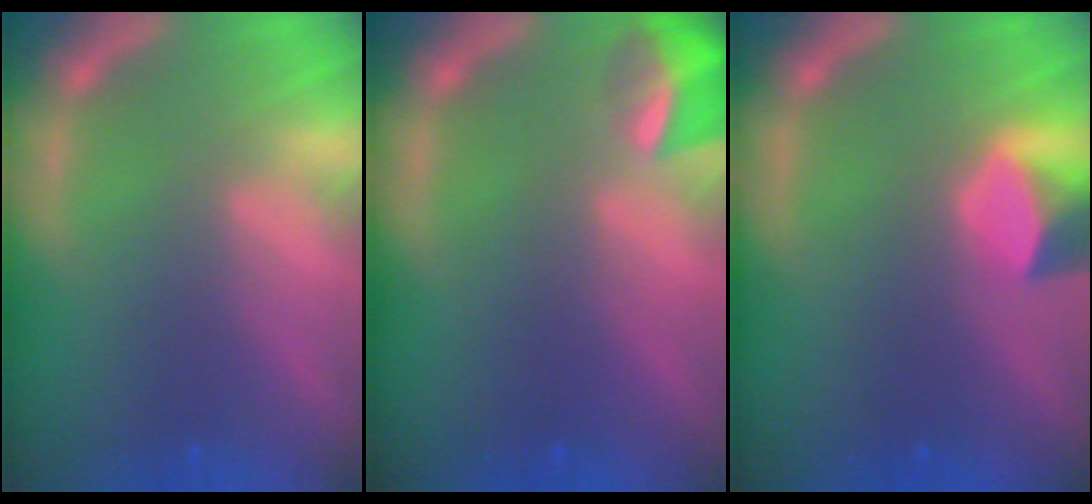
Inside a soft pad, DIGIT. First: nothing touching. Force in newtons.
{"total": 3.9}
{"total": 3.0}